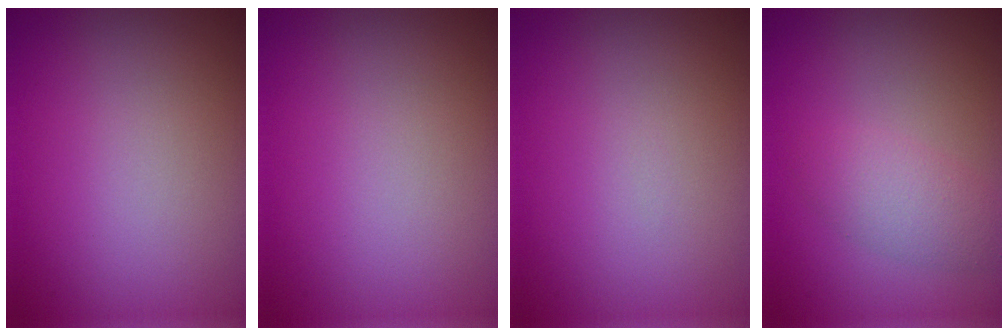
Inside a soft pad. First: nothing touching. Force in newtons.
{"total": 0.0}
{"total": 0.0}
{"total": 2.5, "press": 2.5, "slide": 0.0}